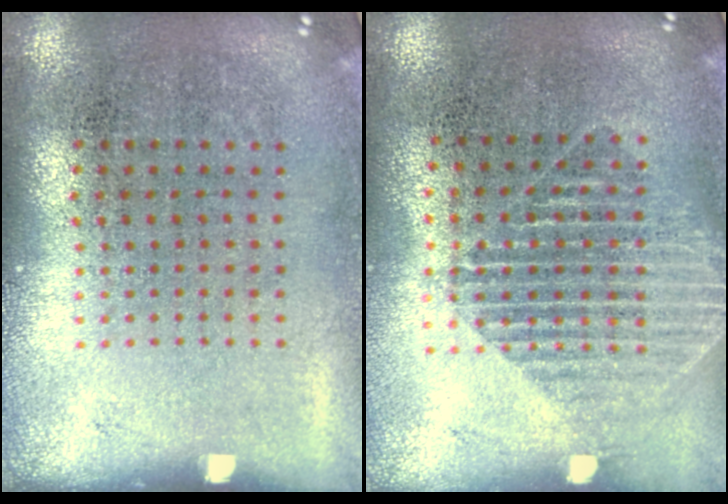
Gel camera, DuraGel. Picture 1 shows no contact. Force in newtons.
{"total": 1.5, "press": 1.3, "slide": 0.8}